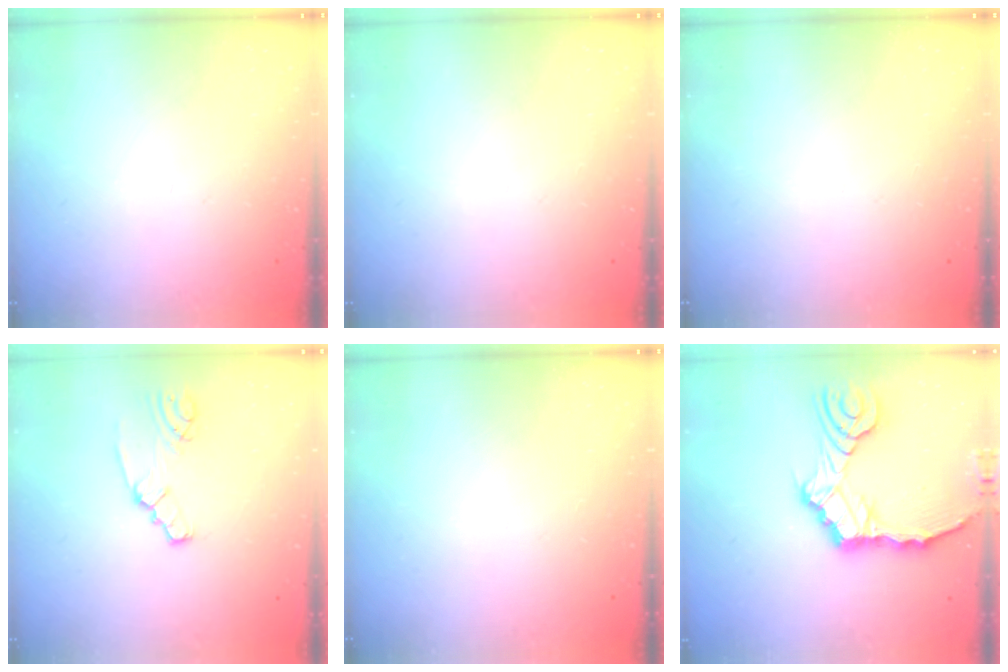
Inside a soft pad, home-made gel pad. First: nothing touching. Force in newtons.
{"total": 0.0}
{"total": 0.0}
{"total": 2.0, "press": 2.0, "slide": 0.2}
{"total": 0.0}
{"total": 12.2, "press": 12.0, "slide": 1.7}